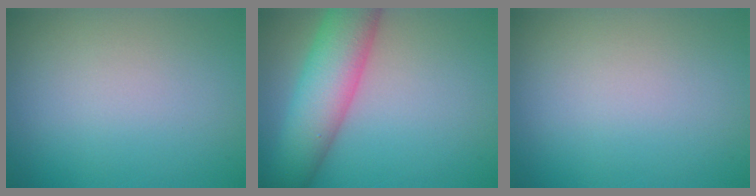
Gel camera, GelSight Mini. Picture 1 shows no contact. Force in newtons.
{"total": 7.8, "press": 7.8, "slide": 0.4}
{"total": 0.0}